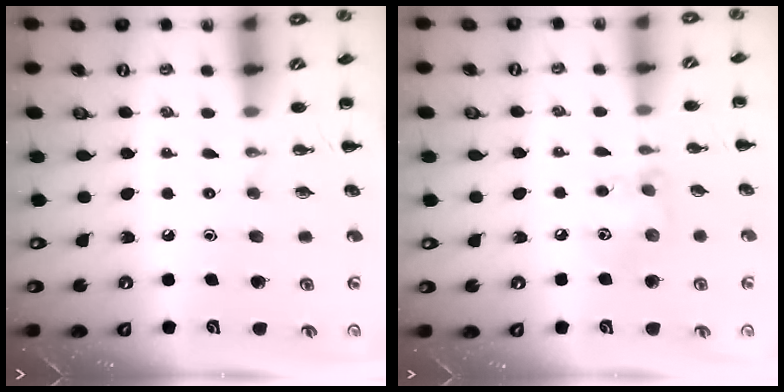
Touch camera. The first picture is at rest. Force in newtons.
{"total": 5.6, "press": 5.5, "slide": 0.5}